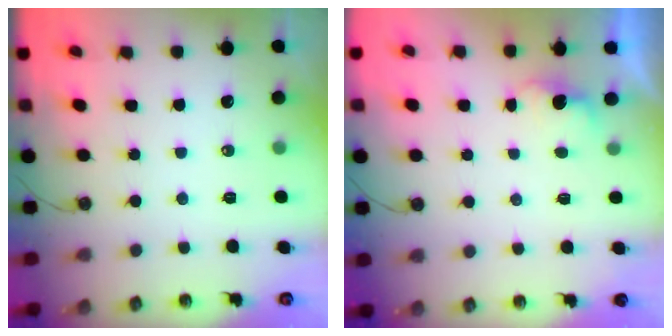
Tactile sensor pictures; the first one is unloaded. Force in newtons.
{"total": 1.8, "press": 1.6, "slide": 0.8}